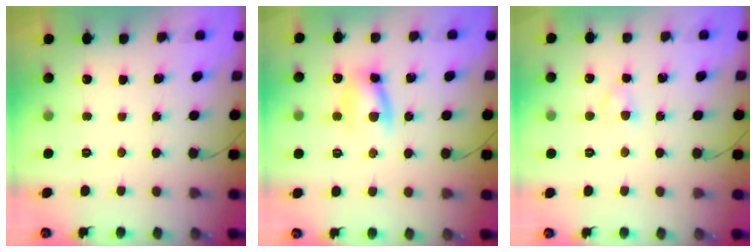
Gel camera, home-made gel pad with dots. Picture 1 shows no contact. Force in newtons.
{"total": 9.2, "press": 9.2, "slide": 0.9}
{"total": 2.7, "press": 2.5, "slide": 1.2}